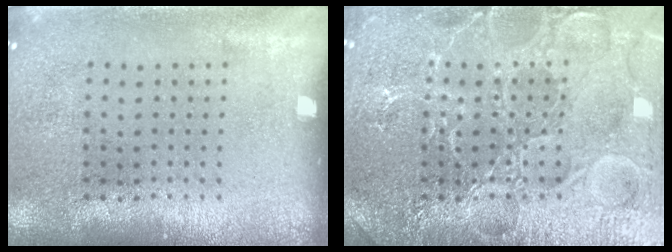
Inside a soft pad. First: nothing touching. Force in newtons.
{"total": 5.0, "press": 4.9, "slide": 0.7}